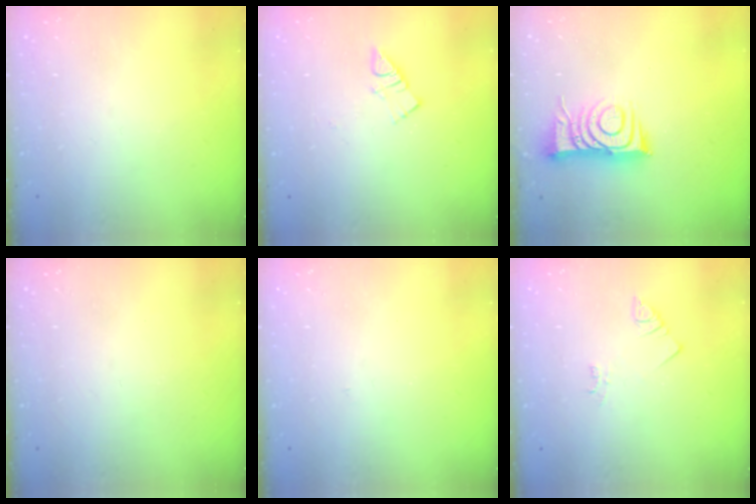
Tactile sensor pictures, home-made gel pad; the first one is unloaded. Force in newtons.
{"total": 3.9, "press": 3.9, "slide": 0.5}
{"total": 9.8, "press": 9.8, "slide": 1.2}
{"total": 0.0}
{"total": 2.7, "press": 2.7, "slide": 0.3}
{"total": 2.5, "press": 2.5, "slide": 0.5}